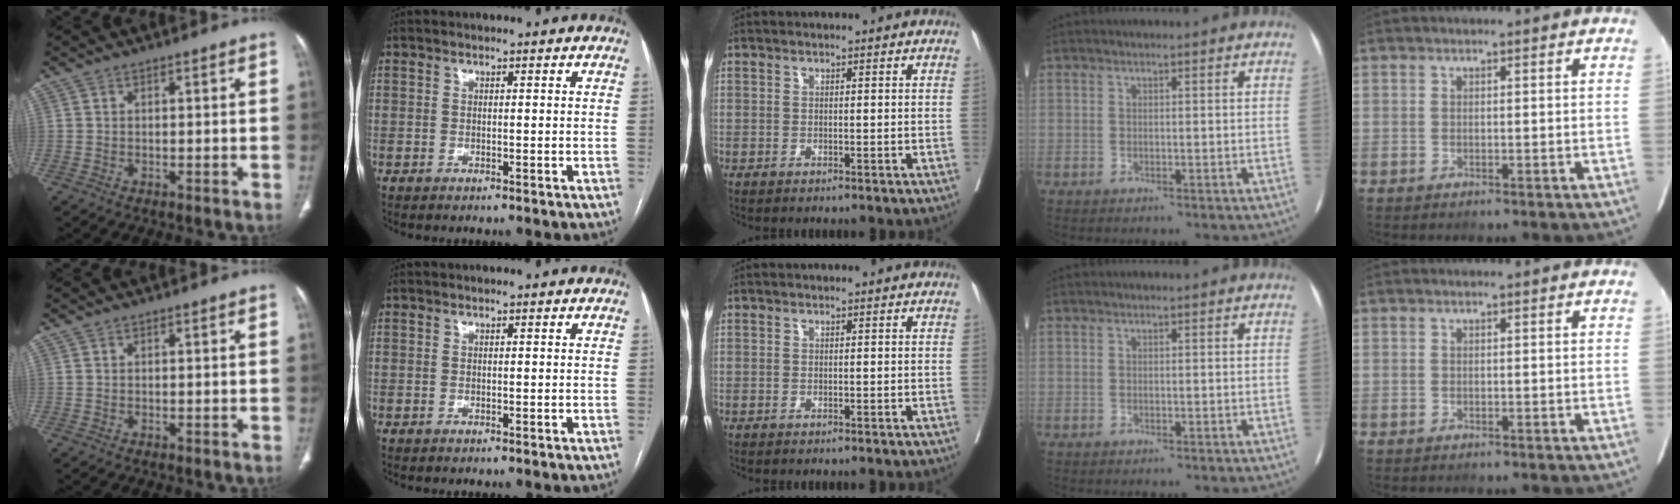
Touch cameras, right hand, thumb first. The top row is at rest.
{}